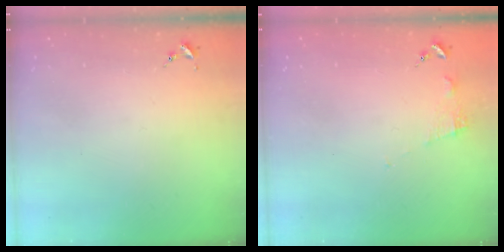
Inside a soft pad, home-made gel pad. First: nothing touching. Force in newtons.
{"total": 6.7, "press": 6.7, "slide": 0.5}